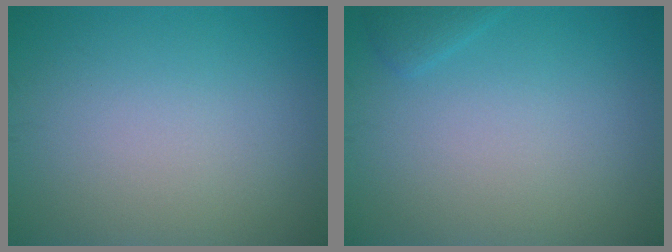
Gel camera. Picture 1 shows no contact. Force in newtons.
{"total": 0.9, "press": 0.9, "slide": 0.1}